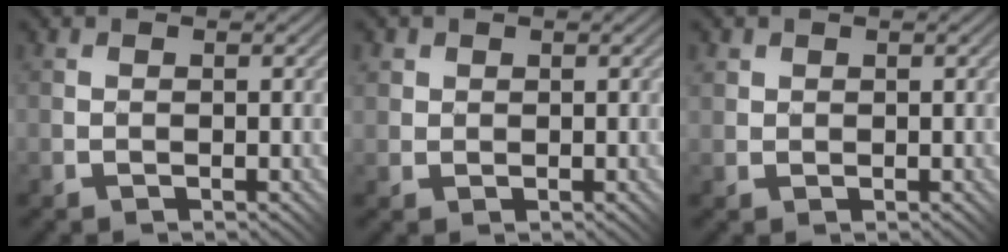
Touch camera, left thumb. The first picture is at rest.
{"total": 2.2, "force": [1.1, 1.9, 0.1], "torque": [-0.015, 0.005, 0.022]}
{"total": 1.5, "force": [0.8, 1.2, -0.1], "torque": [-0.002, 0.000, 0.015]}